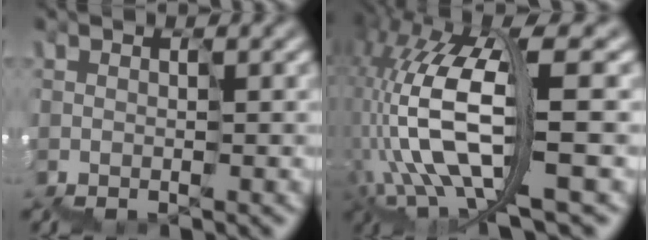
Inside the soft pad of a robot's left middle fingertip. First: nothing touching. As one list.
[{"total": 9.4, "force": [-1.2, 3.1, 8.8], "torque": [-0.204, 0.018, -0.024]}]